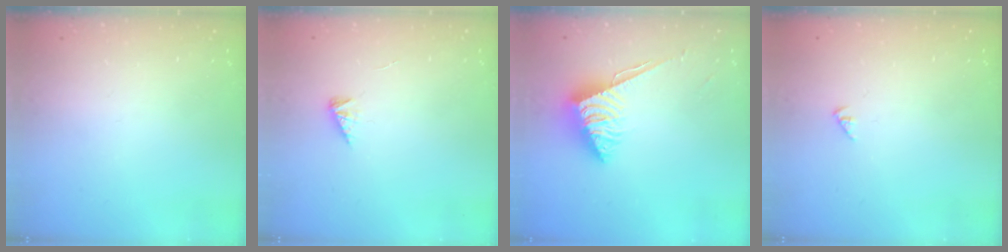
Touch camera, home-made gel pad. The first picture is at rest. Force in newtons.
{"total": 2.3, "press": 2.3, "slide": 0.4}
{"total": 6.2, "press": 6.2, "slide": 0.4}
{"total": 0.0}